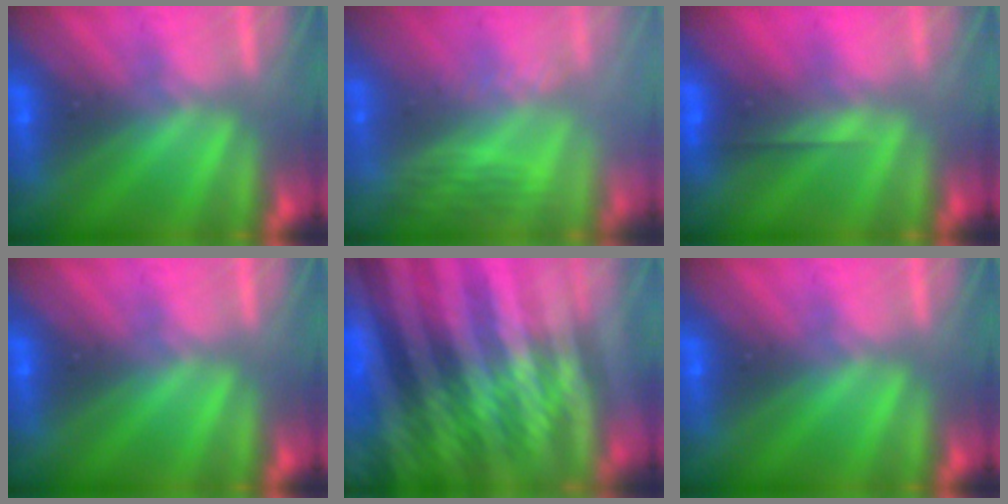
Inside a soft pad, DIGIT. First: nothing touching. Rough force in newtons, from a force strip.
{"total": 2.7}
{"total": 2.6}
{"total": 0.0}
{"total": 6.9}
{"total": 0.0}